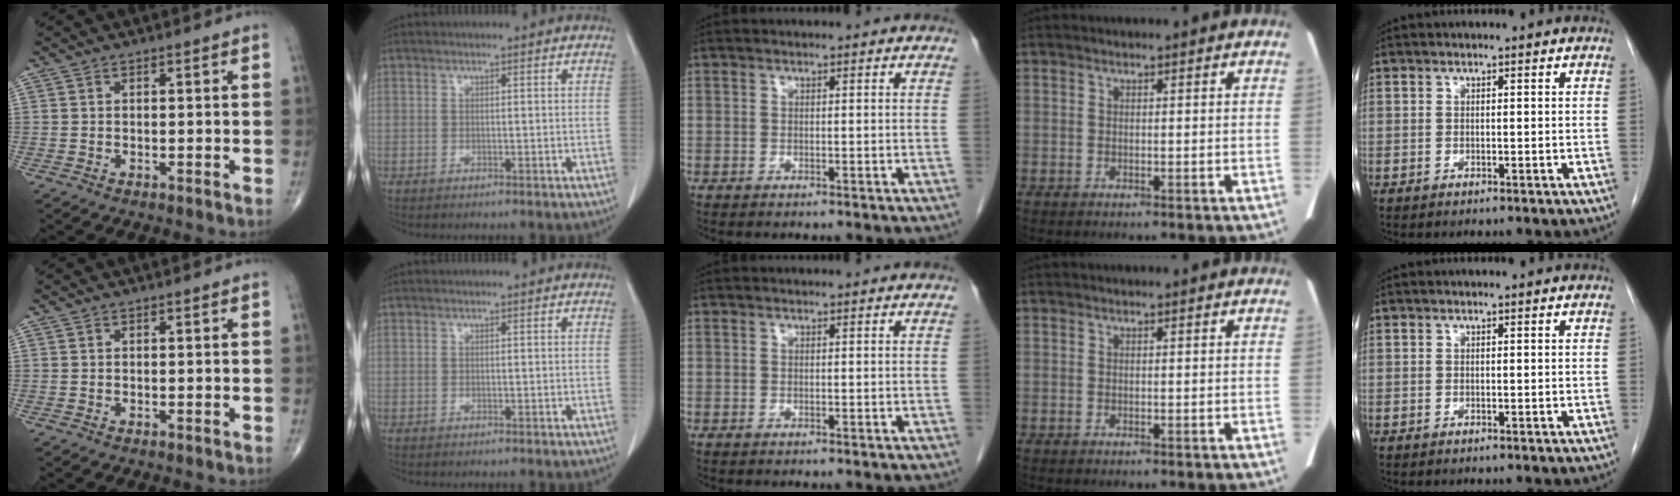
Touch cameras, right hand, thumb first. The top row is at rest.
{}